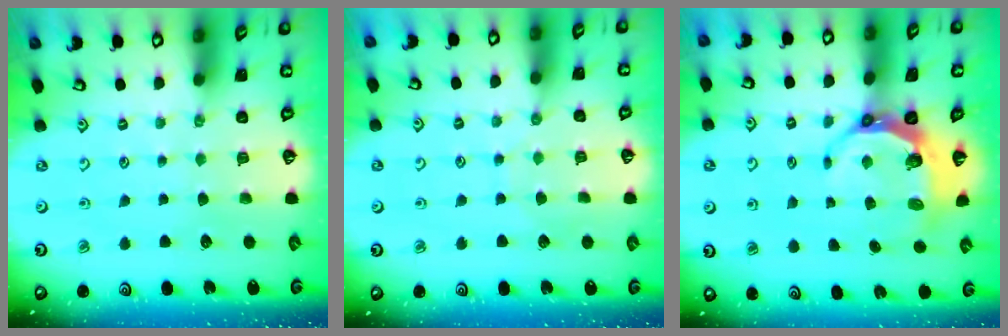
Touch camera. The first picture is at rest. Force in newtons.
{"total": 6.0, "press": 5.9, "slide": 0.6}
{"total": 7.4, "press": 6.7, "slide": 3.1}